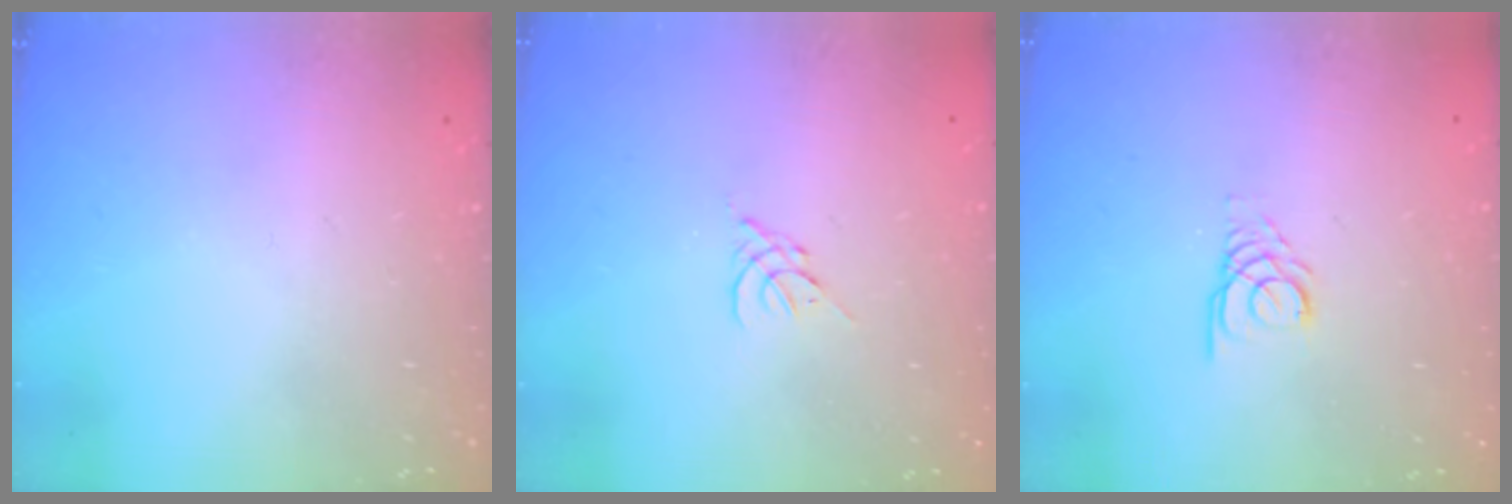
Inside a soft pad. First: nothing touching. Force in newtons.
{"total": 1.8, "press": 1.7, "slide": 0.5}
{"total": 4.8, "press": 4.8, "slide": 0.3}